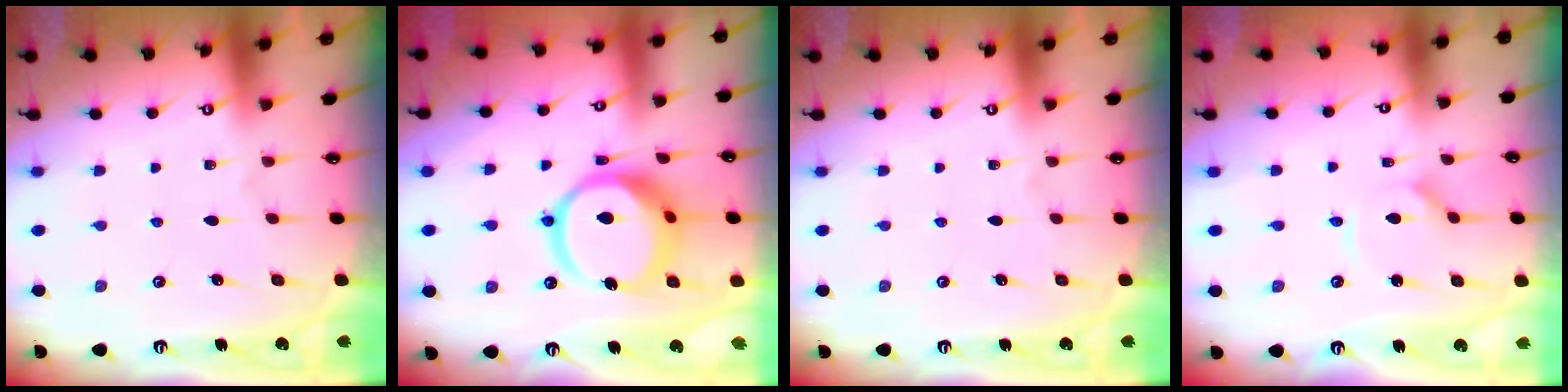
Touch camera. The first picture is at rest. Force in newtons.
{"total": 15.9, "press": 15.8, "slide": 1.8}
{"total": 0.0}
{"total": 2.2, "press": 2.2, "slide": 0.3}